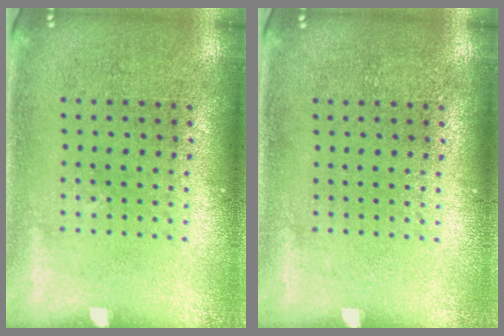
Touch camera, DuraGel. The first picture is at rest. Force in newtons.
{"total": 0.0}